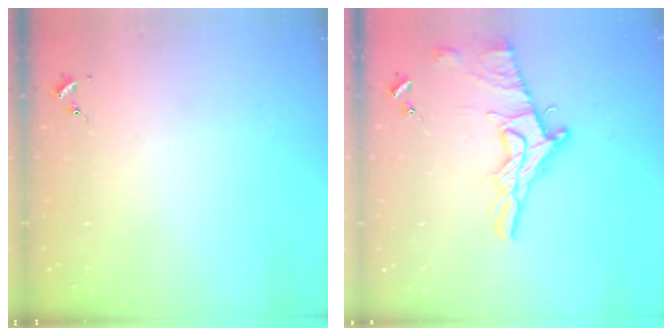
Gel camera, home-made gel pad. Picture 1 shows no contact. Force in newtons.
{"total": 15.6, "press": 15.5, "slide": 1.6}